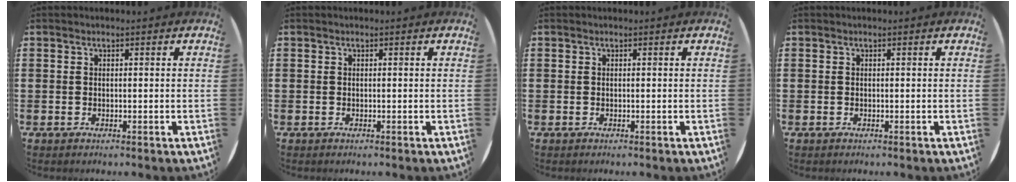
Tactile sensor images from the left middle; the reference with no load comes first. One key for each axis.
{"total": 0.0}
{"total": 0.0}
{"total": 0.0}